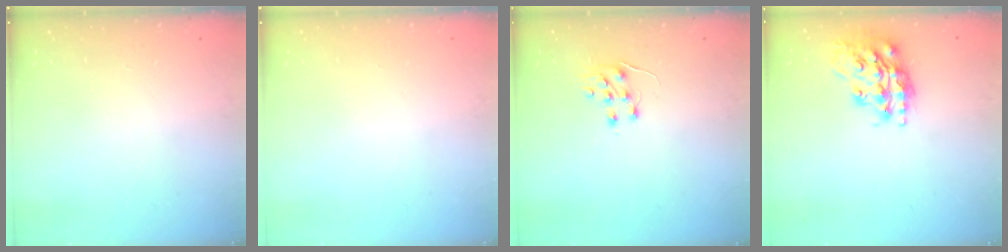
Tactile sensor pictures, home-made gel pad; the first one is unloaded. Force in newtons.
{"total": 0.0}
{"total": 7.1, "press": 7.1, "slide": 0.6}
{"total": 18.1, "press": 18.0, "slide": 1.4}